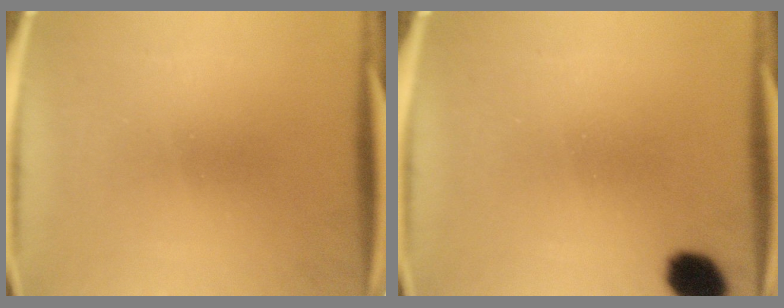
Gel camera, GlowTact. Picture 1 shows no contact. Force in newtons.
{"total": 6.7}